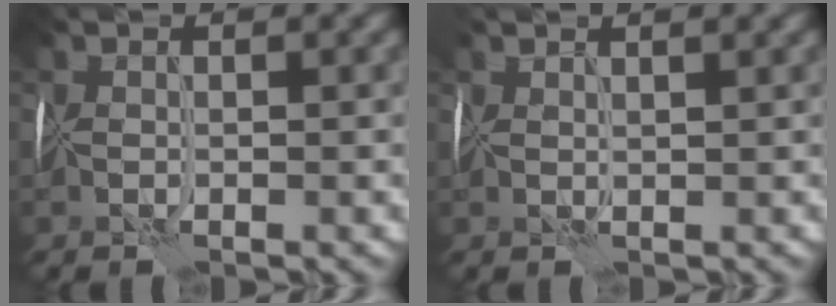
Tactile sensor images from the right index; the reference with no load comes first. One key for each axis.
{"total": 2.3, "fx": 2.0, "fy": 0.3, "fz": 1.1, "tx": -0.007, "ty": 0.010, "tz": 0.029}